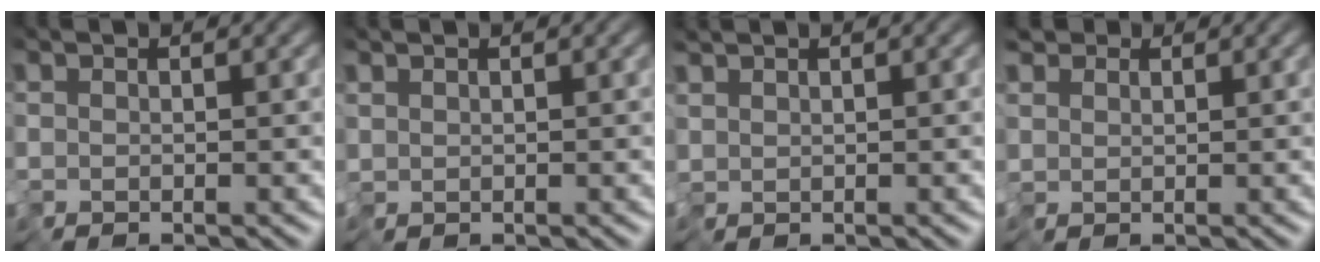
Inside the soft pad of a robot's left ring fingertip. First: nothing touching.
{"total": 0.6, "force": [0.4, 0.3, -0.3], "torque": [0.005, 0.003, 0.010]}
{"total": 1.0, "force": [0.9, 0.3, -0.2], "torque": [0.000, 0.006, 0.019]}
{"total": 2.4, "force": [1.3, 1.9, 0.4], "torque": [-0.014, 0.014, 0.021]}